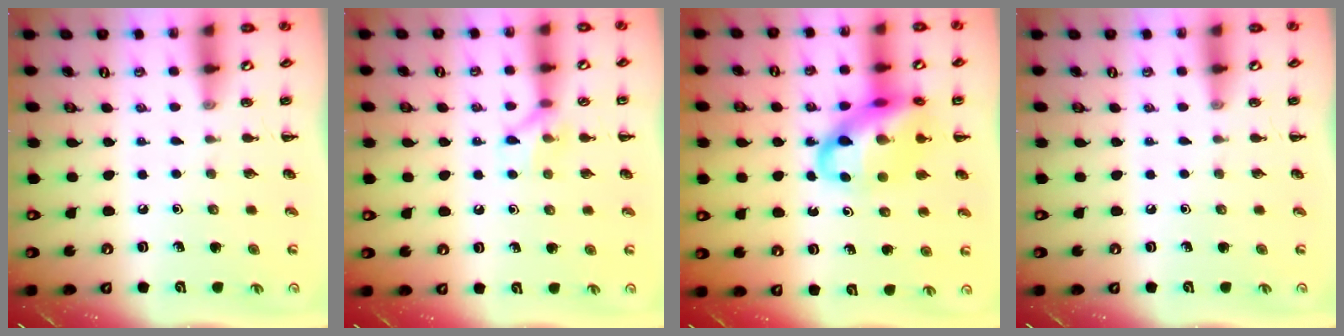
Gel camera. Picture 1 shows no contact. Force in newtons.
{"total": 7.6, "press": 7.5, "slide": 0.7}
{"total": 17.0, "press": 16.6, "slide": 3.6}
{"total": 0.0}